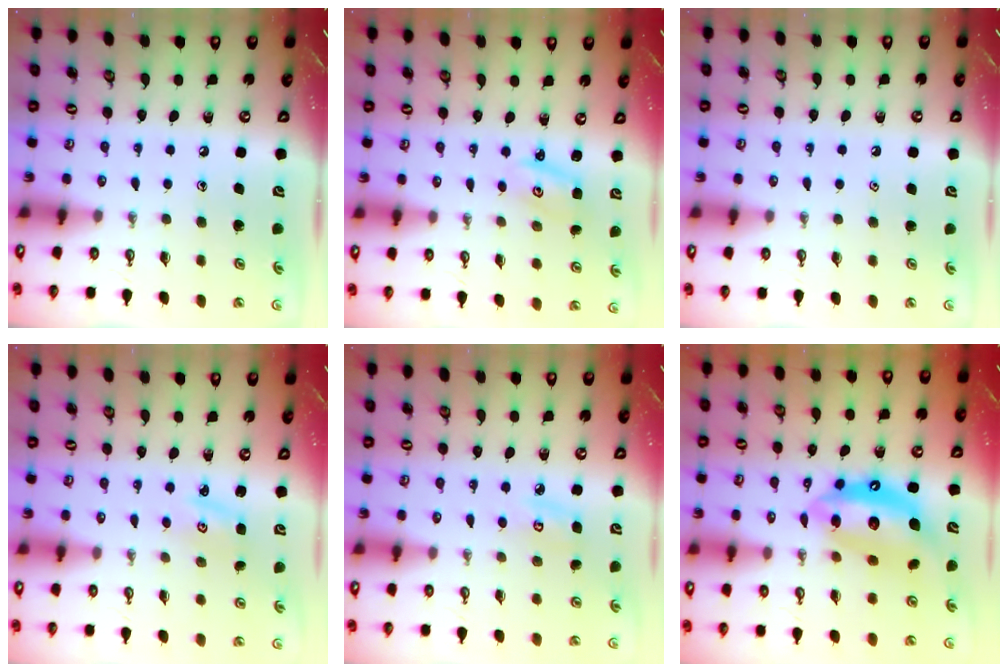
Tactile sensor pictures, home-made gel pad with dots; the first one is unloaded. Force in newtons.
{"total": 2.4, "press": 2.4, "slide": 0.1}
{"total": 0.9, "press": 0.7, "slide": 0.5}
{"total": 2.6, "press": 2.6, "slide": 0.4}
{"total": 5.2, "press": 5.2, "slide": 0.4}
{"total": 14.5, "press": 14.4, "slide": 1.4}